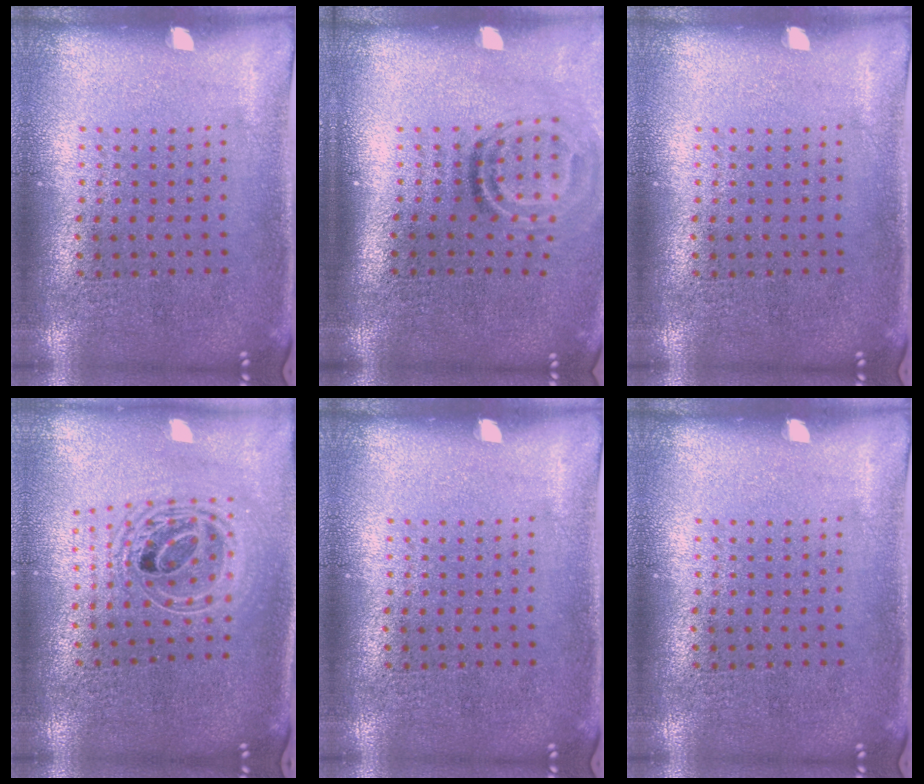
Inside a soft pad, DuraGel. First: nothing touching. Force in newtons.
{"total": 1.9, "press": 1.1, "slide": 1.5}
{"total": 0.0}
{"total": 2.1, "press": 1.6, "slide": 1.3}
{"total": 0.0}
{"total": 0.0}